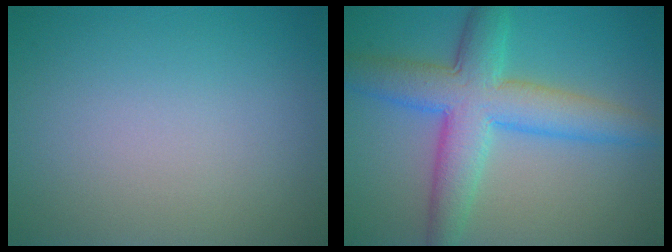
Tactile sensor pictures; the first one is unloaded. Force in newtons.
{"total": 7.5, "press": 7.5, "slide": 0.1}